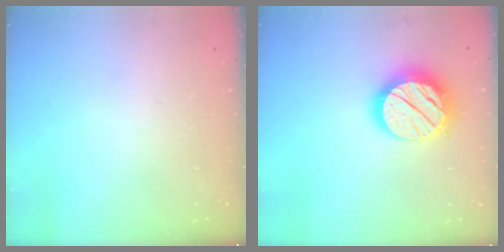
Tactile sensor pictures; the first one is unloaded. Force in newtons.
{"total": 17.2, "press": 17.1, "slide": 1.5}